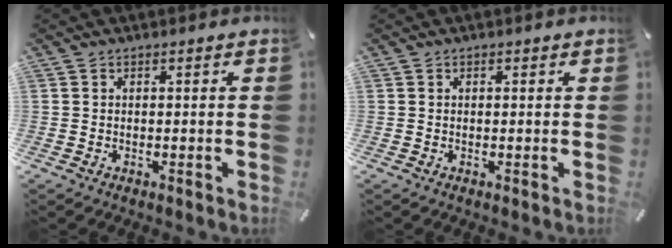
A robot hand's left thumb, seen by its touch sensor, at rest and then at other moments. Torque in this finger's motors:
{"motor_torque": [-0.23, -0.32, -0.11, 0.00, -0.09]}